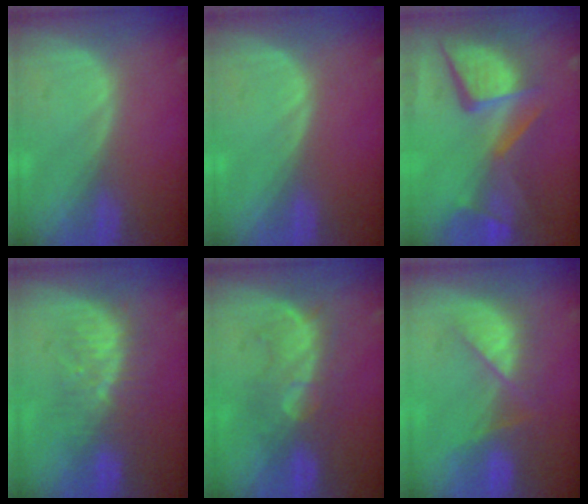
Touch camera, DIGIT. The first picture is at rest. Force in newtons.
{"total": 0.0}
{"total": 13.5, "press": 11.0, "slide": 7.8}
{"total": 8.4, "press": 7.8, "slide": 3.0}
{"total": 8.0, "press": 7.8, "slide": 1.9}
{"total": 7.5, "press": 7.2, "slide": 2.0}